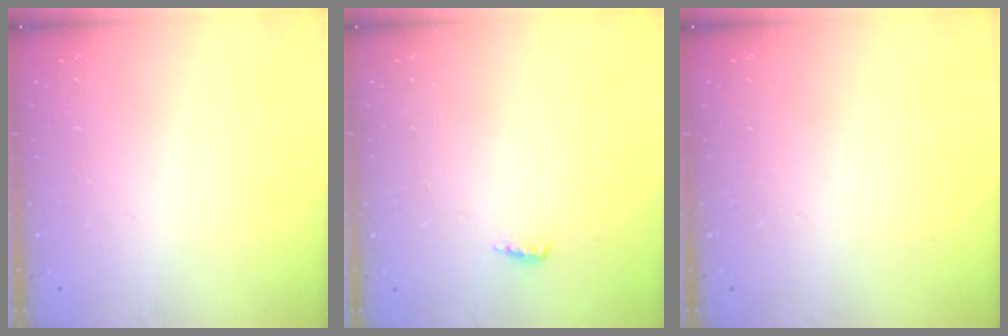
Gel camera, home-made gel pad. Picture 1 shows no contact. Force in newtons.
{"total": 3.4, "press": 3.0, "slide": 1.7}
{"total": 0.0}